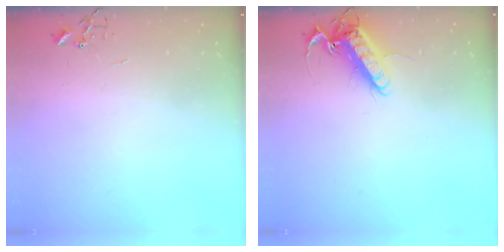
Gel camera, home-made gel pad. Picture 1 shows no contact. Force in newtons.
{"total": 13.4, "press": 13.2, "slide": 2.1}